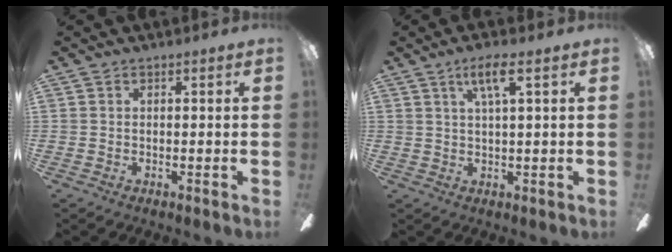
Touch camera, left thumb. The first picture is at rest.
{"total": 5.5, "force": [2.9, 0.8, 4.6], "torque": [-0.089, 0.000, 0.045]}